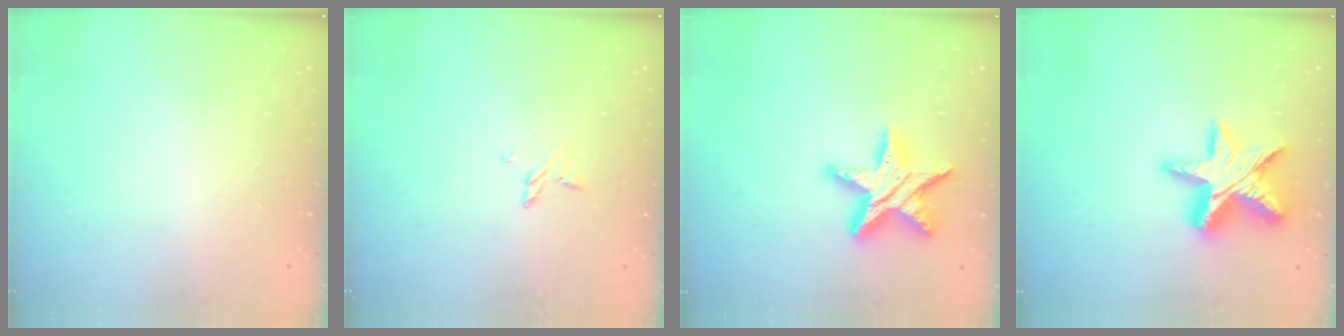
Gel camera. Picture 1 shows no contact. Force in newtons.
{"total": 3.2, "press": 3.2, "slide": 0.3}
{"total": 16.5, "press": 16.5, "slide": 1.1}
{"total": 17.9, "press": 17.9, "slide": 1.4}